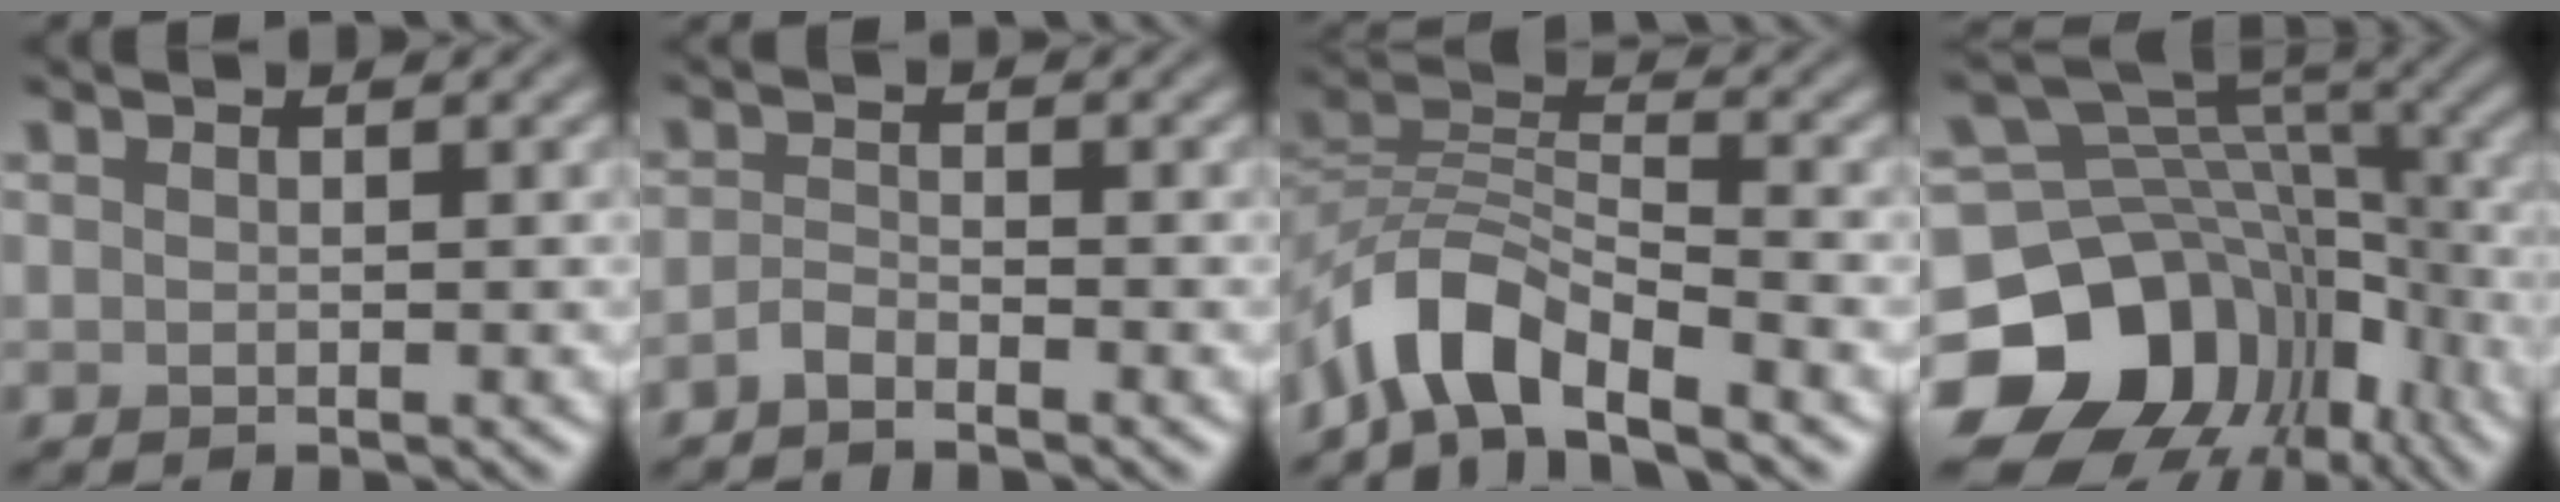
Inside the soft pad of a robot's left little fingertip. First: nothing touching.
{"total": 1.4, "force": [-1.1, 0.3, 0.6], "torque": [-0.014, 0.002, -0.027]}
{"total": 6.4, "force": [-4.9, 2.2, 3.6], "torque": [-0.057, 0.003, -0.102]}
{"total": 15.2, "force": [-7.0, 11.6, 6.8], "torque": [-0.145, 0.003, -0.110]}